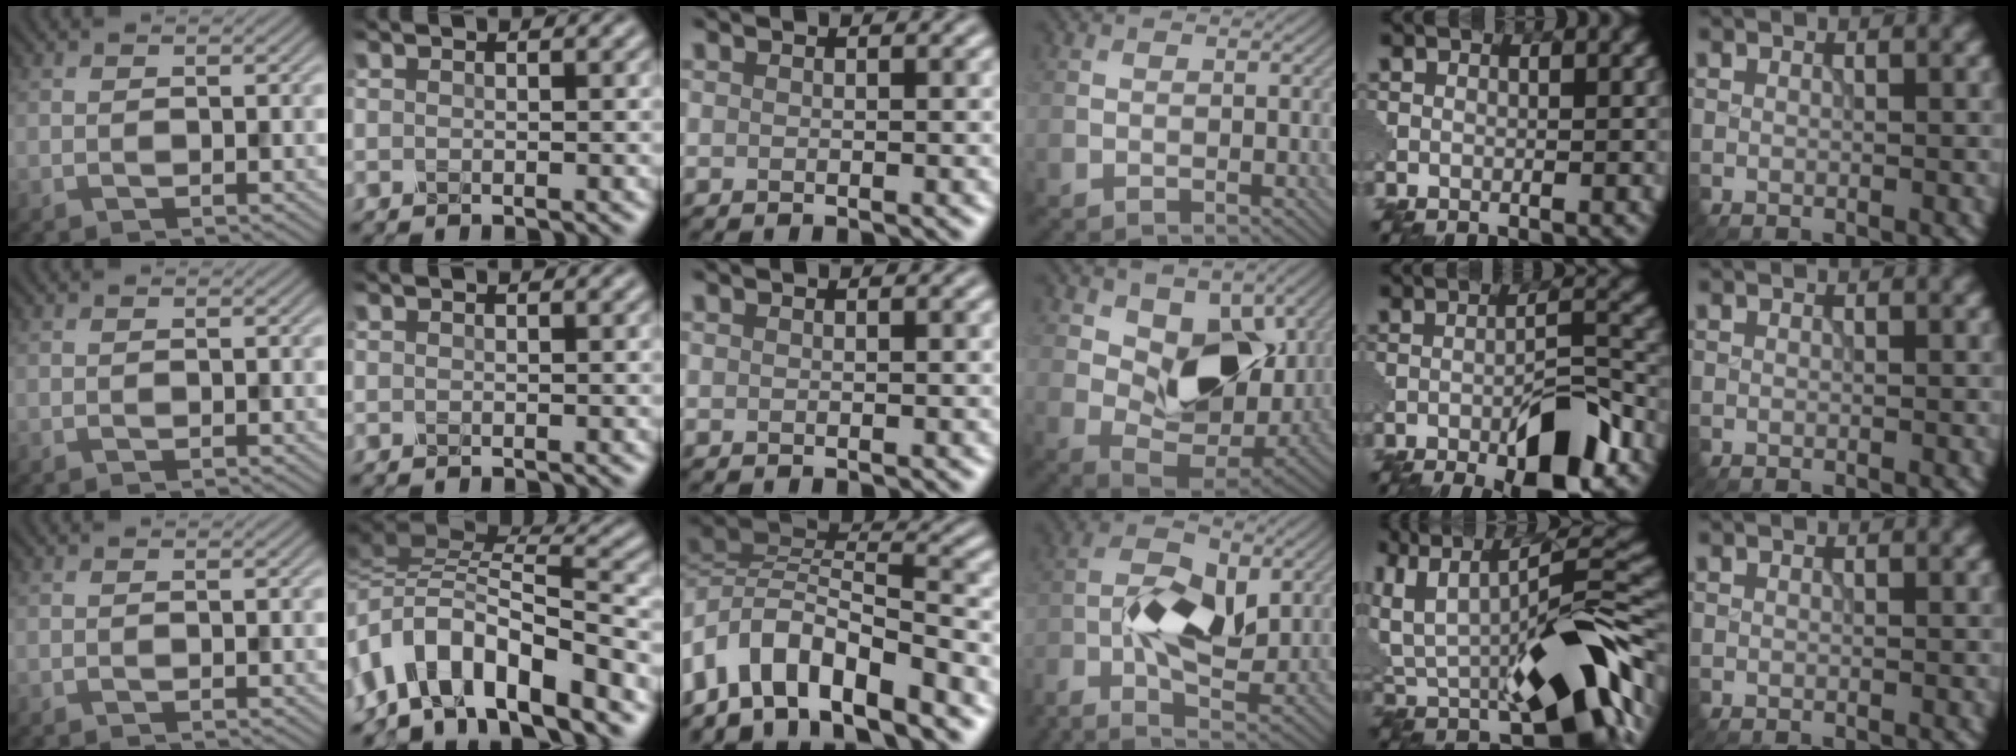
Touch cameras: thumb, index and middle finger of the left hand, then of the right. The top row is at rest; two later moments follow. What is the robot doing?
{"motion": "insert", "object": "pin"}